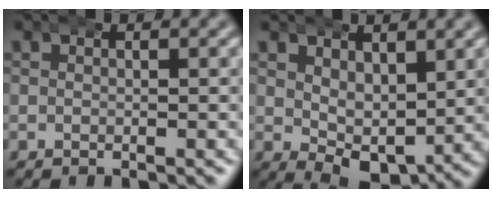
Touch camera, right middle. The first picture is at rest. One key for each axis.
{"total": 3.8, "fx": 1.0, "fy": 1.8, "fz": 3.2, "tx": -0.049, "ty": -0.028, "tz": 0.027}